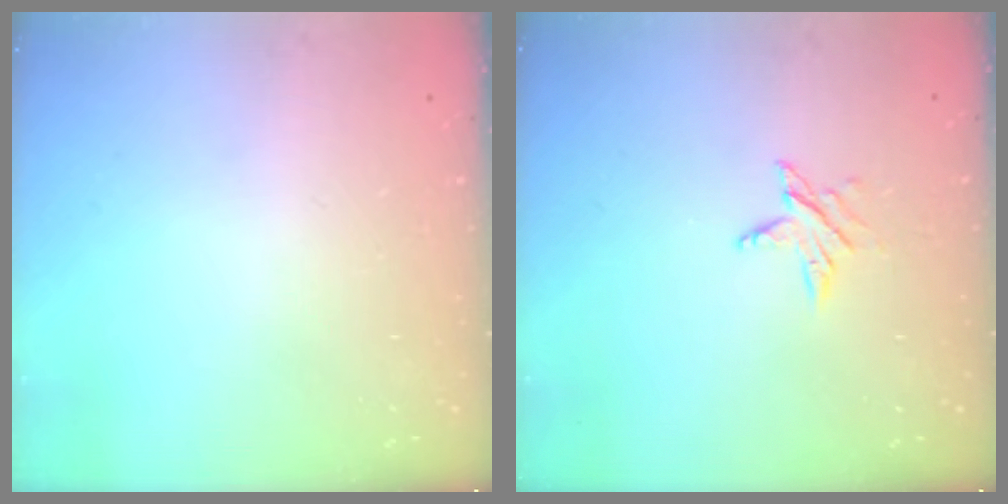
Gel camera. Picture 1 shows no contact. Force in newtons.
{"total": 3.9, "press": 3.9, "slide": 0.5}